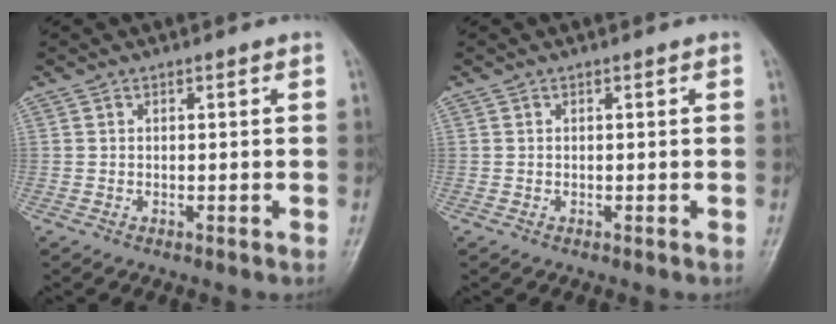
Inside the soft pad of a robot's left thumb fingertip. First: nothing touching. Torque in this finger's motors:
{"motor_torque": [0.00, 0.00, -0.01, -0.01, 0.00]}